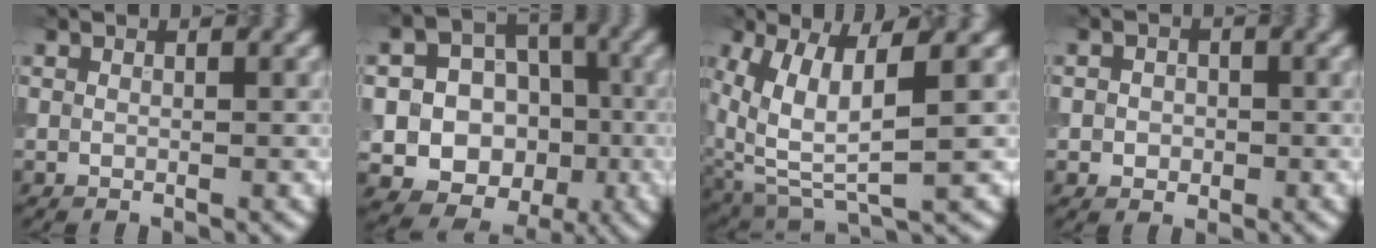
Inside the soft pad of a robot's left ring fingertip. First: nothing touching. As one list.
[{"total": 13.2, "force": [-3.2, 12.0, 4.6], "torque": [-0.069, -0.009, -0.055]}, {"total": 8.2, "force": [1.4, 3.4, 7.4], "torque": [-0.163, -0.012, 0.030]}, {"total": 1.7, "force": [-0.2, 1.5, 0.7], "torque": [0.001, -0.004, -0.008]}]